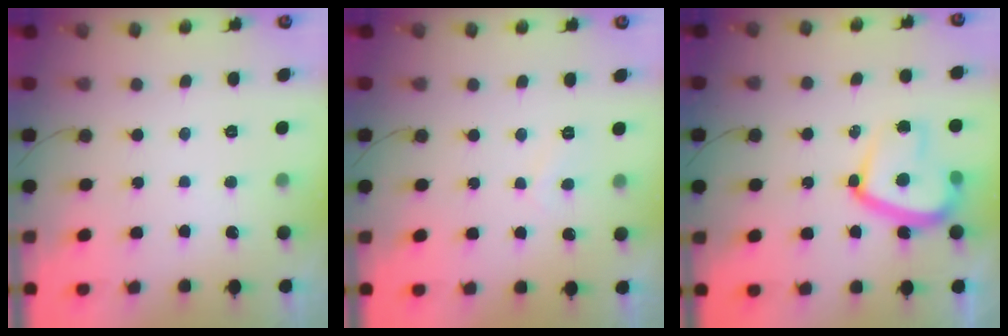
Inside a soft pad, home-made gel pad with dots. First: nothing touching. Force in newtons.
{"total": 1.9, "press": 1.8, "slide": 0.5}
{"total": 15.0, "press": 14.9, "slide": 1.2}